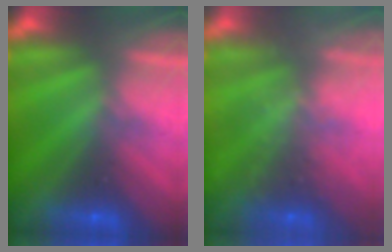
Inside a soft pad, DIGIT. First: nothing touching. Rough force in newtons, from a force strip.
{"total": 7.8}